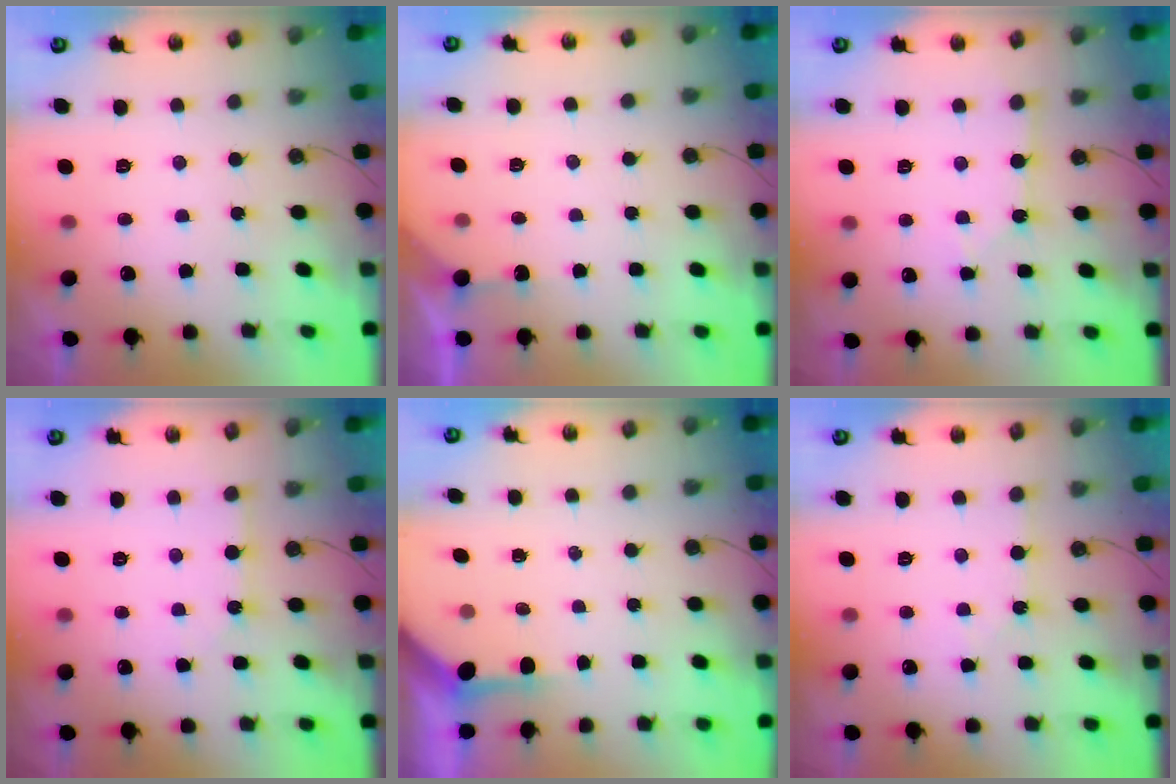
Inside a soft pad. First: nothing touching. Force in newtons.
{"total": 3.3, "press": 3.3, "slide": 0.4}
{"total": 2.6, "press": 2.6, "slide": 0.3}
{"total": 2.8, "press": 2.8, "slide": 0.2}
{"total": 3.4, "press": 3.3, "slide": 0.3}
{"total": 1.5, "press": 1.5, "slide": 0.2}